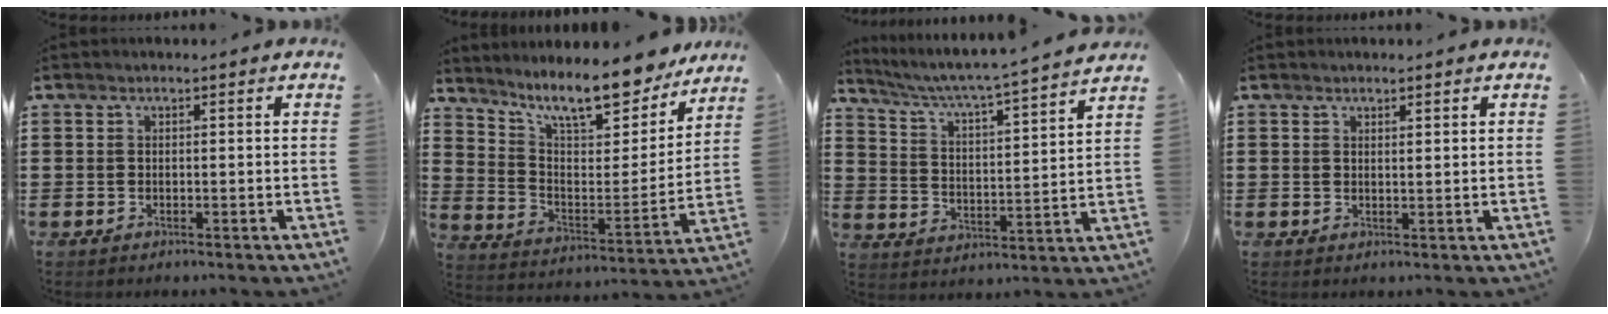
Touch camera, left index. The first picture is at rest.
{"total": 11.7, "force": [10.0, 1.9, 5.6], "torque": [-0.123, -0.066, 0.172]}
{"total": 4.4, "force": [3.9, -0.7, 1.8], "torque": [-0.057, -0.040, 0.055]}
{"total": 1.2, "force": [1.1, 0.0, 0.6], "torque": [-0.012, 0.000, 0.020]}